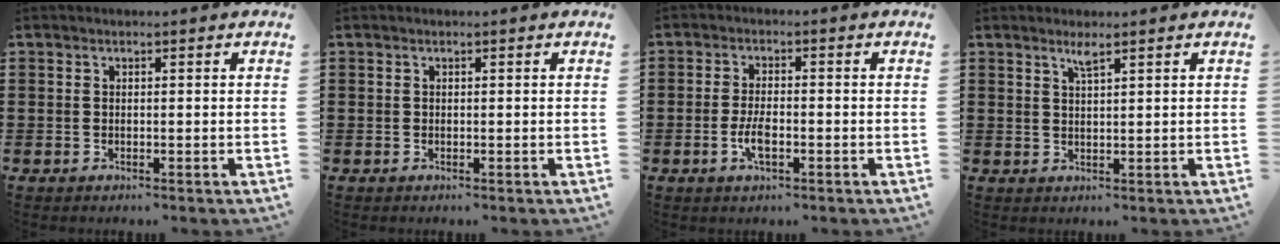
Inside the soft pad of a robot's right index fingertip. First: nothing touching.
{"total": 0.0}
{"total": 3.7, "force": [-1.3, 1.3, 3.2], "torque": [-0.070, -0.002, -0.026]}
{"total": 1.8, "force": [1.4, 0.0, 1.2], "torque": [-0.025, -0.001, 0.025]}